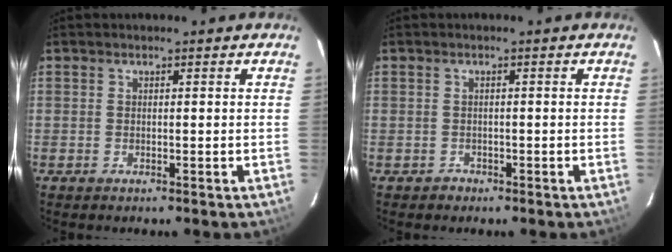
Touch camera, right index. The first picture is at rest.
{"total": 1.5, "force": [-0.8, 1.3, -0.1], "torque": [0.002, 0.006, -0.010]}